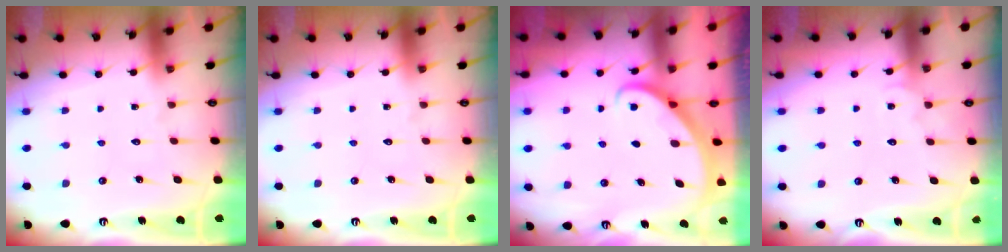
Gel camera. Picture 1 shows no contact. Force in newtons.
{"total": 0.0}
{"total": 2.8, "press": 2.8, "slide": 0.2}
{"total": 3.4, "press": 3.4, "slide": 0.3}